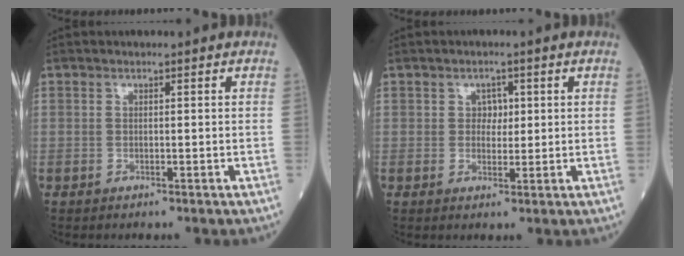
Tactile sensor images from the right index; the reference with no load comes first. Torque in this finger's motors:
{"motor_torque": [-0.15, -0.14, 0.00, 0.00]}